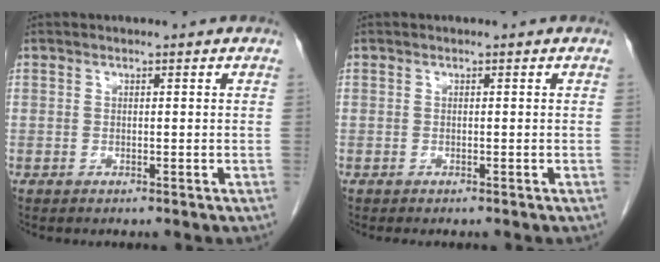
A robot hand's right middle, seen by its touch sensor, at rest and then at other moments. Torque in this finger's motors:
{"motor_torque": [0.16, -0.11, -0.03, 0.00]}